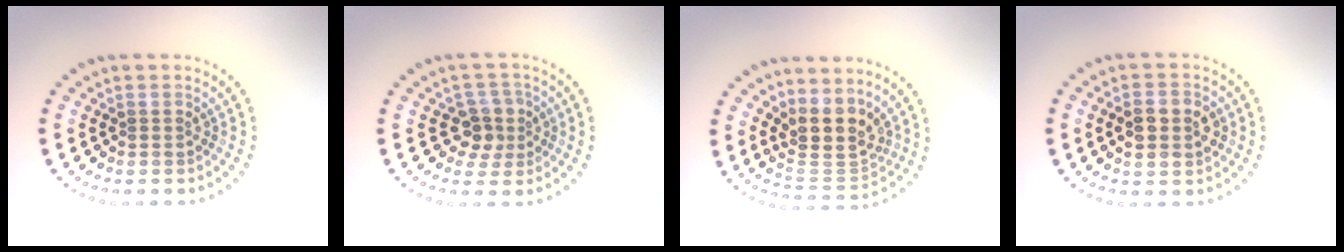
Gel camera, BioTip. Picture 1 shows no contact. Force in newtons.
{"total": 2.7, "press": 2.4, "slide": 1.3}
{"total": 4.3, "press": 3.6, "slide": 2.3}
{"total": 3.8, "press": 3.8, "slide": 0.1}